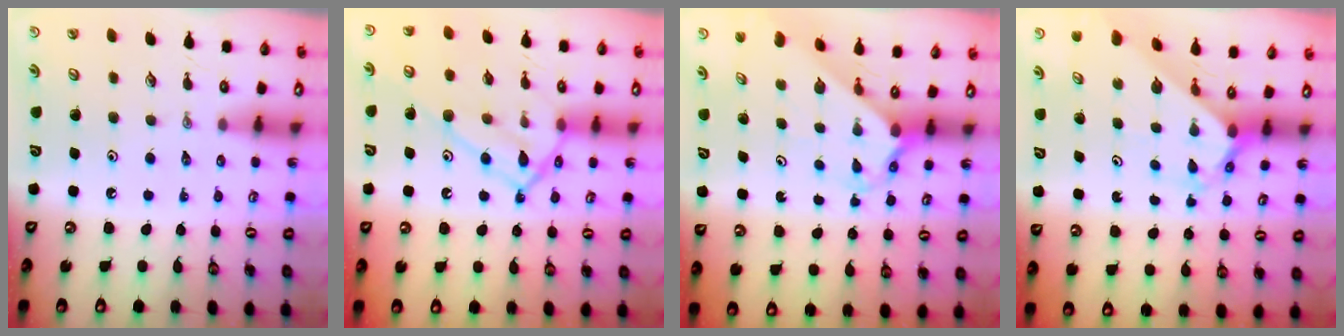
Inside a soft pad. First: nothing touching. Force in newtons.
{"total": 13.9, "press": 13.9, "slide": 0.5}
{"total": 2.5, "press": 2.5, "slide": 0.3}
{"total": 2.4, "press": 2.4, "slide": 0.2}